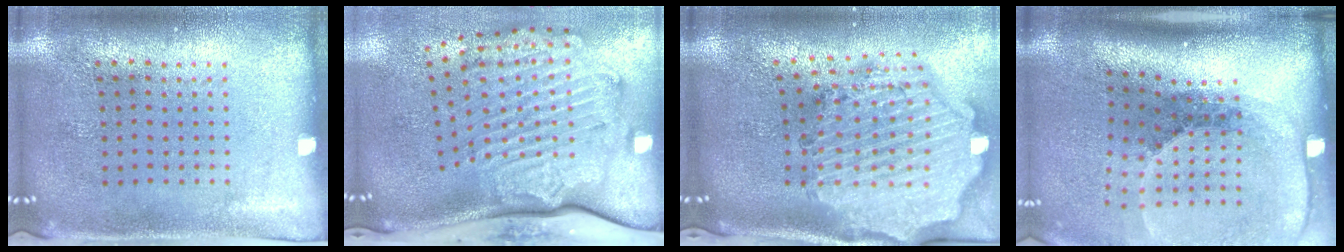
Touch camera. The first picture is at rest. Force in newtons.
{"total": 3.5, "press": 2.4, "slide": 2.5}
{"total": 3.5, "press": 3.0, "slide": 1.8}
{"total": 2.8, "press": 1.9, "slide": 2.0}